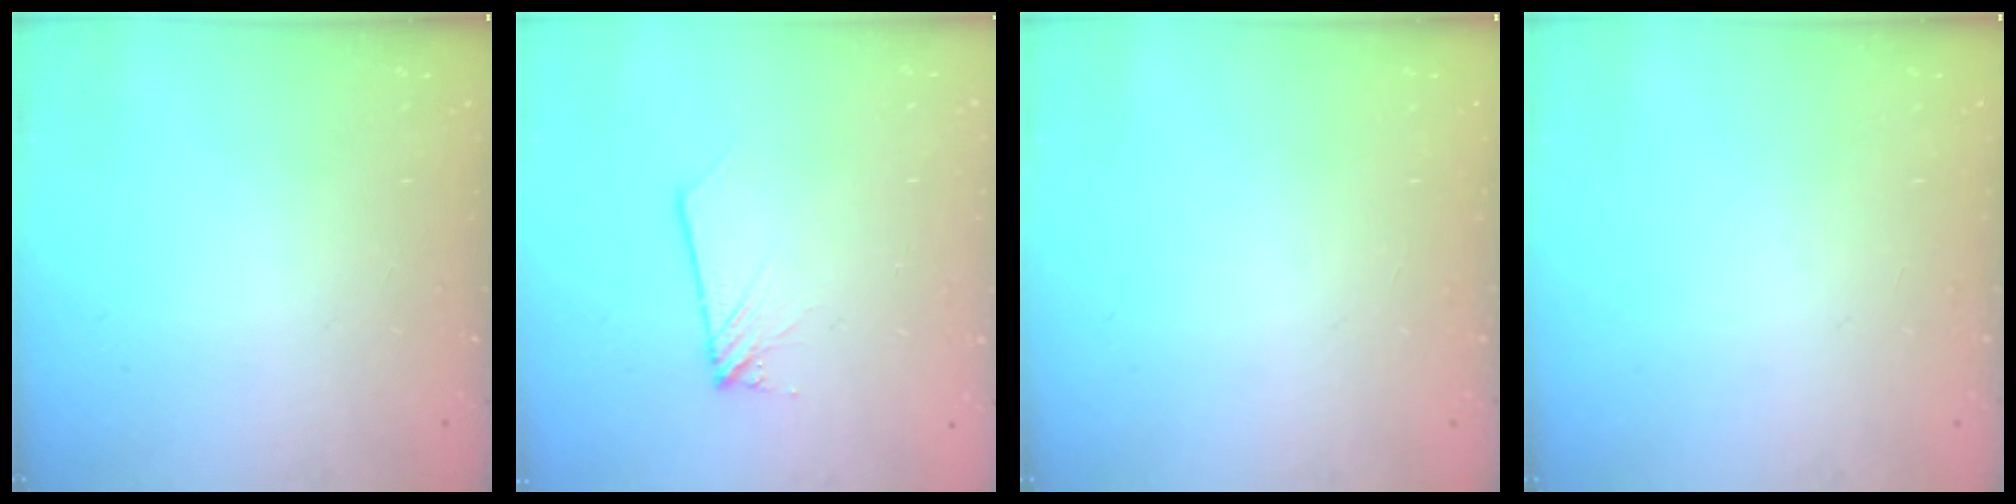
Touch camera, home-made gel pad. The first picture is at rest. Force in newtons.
{"total": 1.7, "press": 1.7, "slide": 0.1}
{"total": 0.0}
{"total": 0.0}